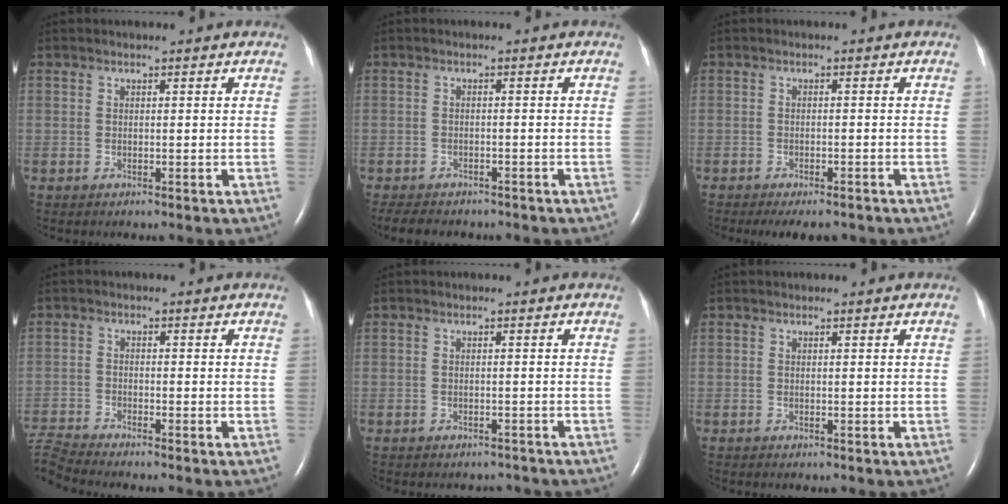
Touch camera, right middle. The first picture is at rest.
{"total": 8.5, "force": [-7.2, 3.1, 3.2], "torque": [-0.058, -0.003, -0.093]}
{"total": 6.1, "force": [-5.0, 2.2, 2.8], "torque": [-0.032, -0.006, -0.064]}
{"total": 5.4, "force": [-5.3, -0.8, 0.7], "torque": [-0.026, -0.015, -0.102]}
{"total": 3.8, "force": [-3.4, 1.6, 0.6], "torque": [-0.008, 0.003, -0.039]}
{"total": 0.0}